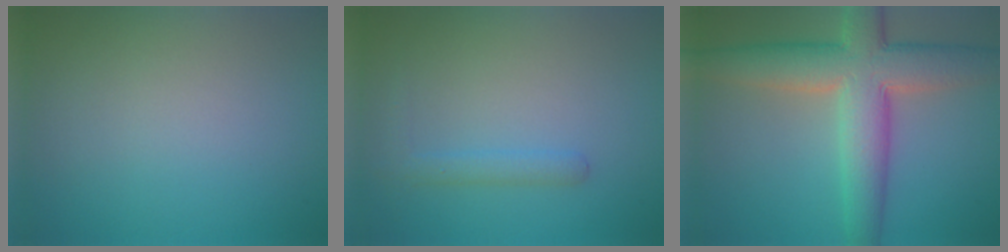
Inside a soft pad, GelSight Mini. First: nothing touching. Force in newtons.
{"total": 1.6, "press": 1.6, "slide": 0.1}
{"total": 8.5, "press": 8.5, "slide": 0.4}